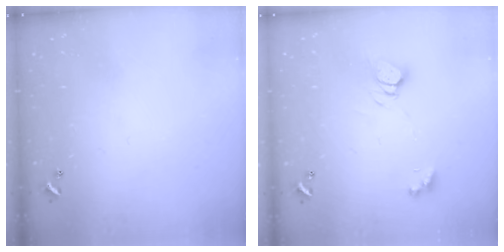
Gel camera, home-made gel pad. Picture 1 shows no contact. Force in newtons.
{"total": 5.0, "press": 5.0, "slide": 0.3}